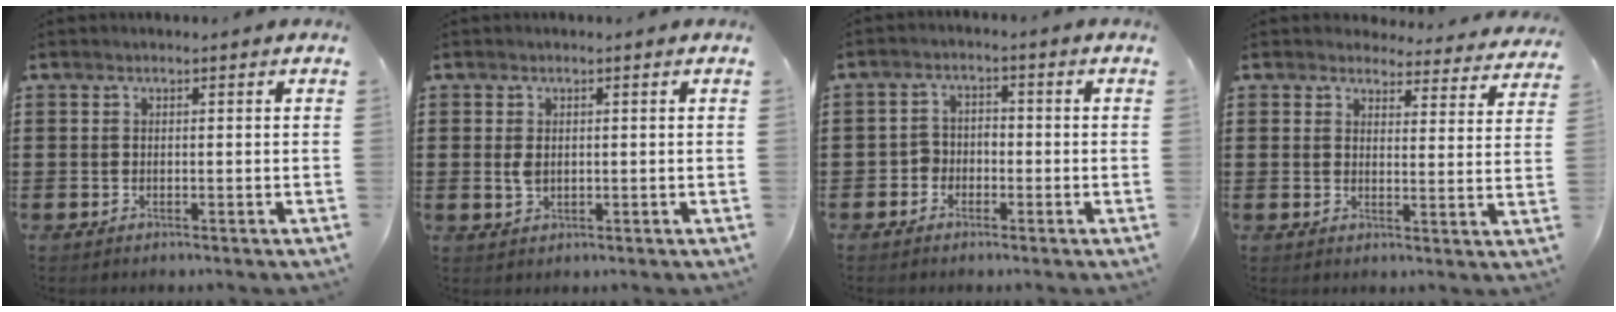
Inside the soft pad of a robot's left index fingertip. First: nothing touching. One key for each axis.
{"total": 1.9, "fx": 0.2, "fy": 1.2, "fz": 1.5, "tx": -0.048, "ty": -0.002, "tz": -0.002}
{"total": 2.7, "fx": -1.8, "fy": 1.9, "fz": 0.5, "tx": -0.018, "ty": 0.007, "tz": -0.041}
{"total": 3.9, "fx": 3.8, "fy": 0.8, "fz": 0.4, "tx": -0.019, "ty": -0.021, "tz": 0.066}